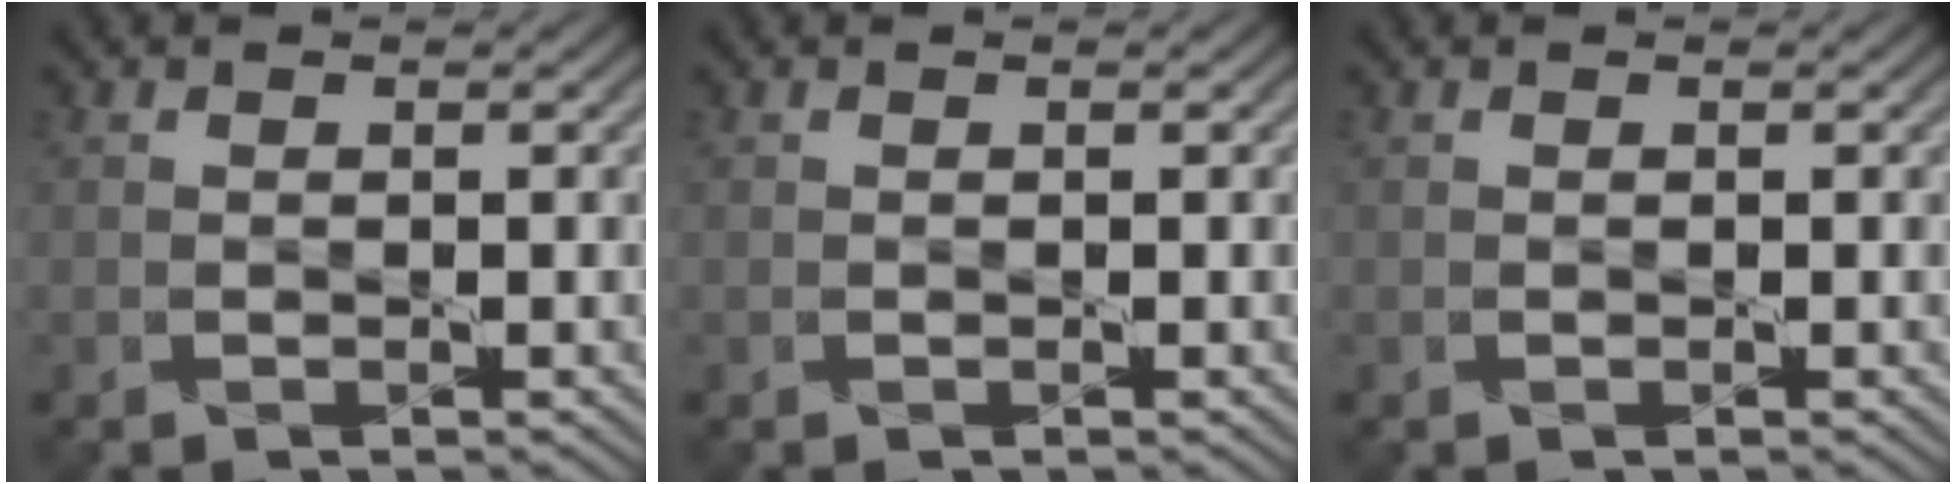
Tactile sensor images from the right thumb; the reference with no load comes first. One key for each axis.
{"total": 0.0}
{"total": 0.0}